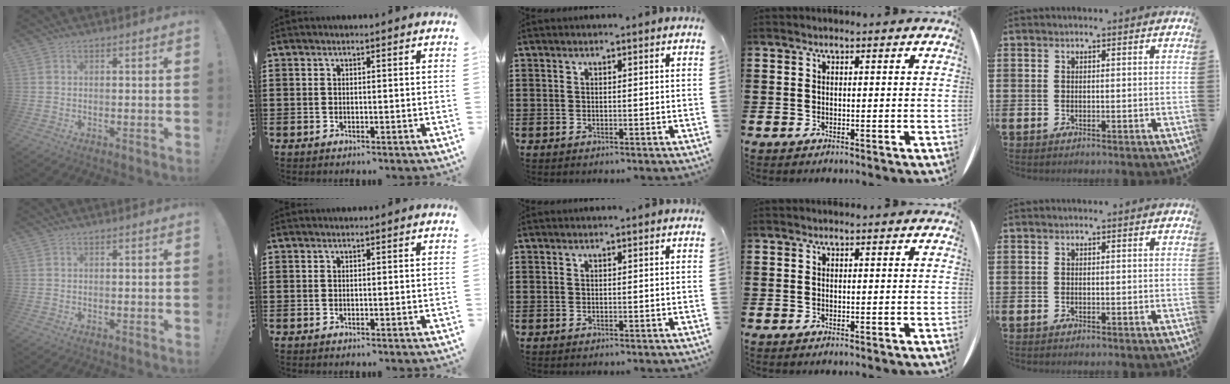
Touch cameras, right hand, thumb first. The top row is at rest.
{}